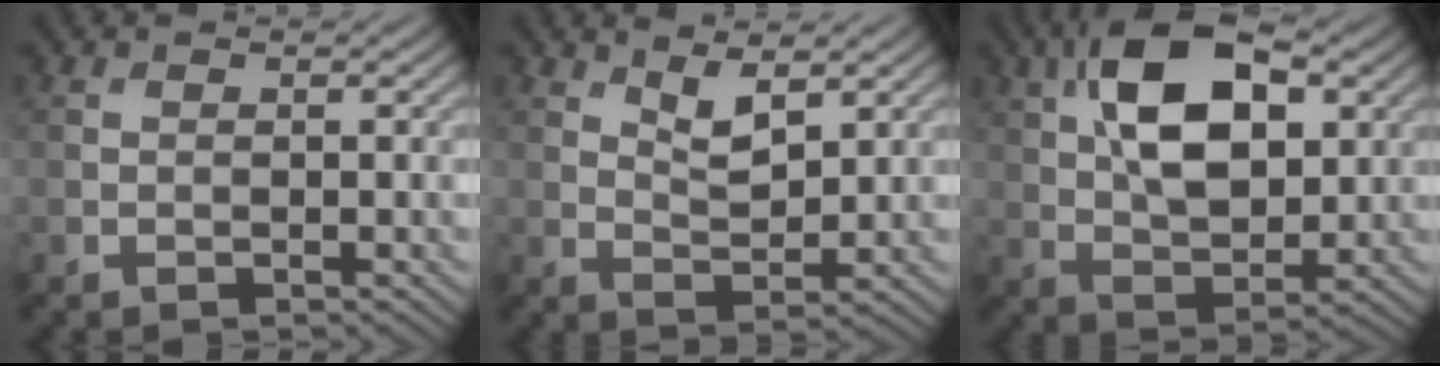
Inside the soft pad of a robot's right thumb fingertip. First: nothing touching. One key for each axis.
{"total": 4.0, "fx": 2.4, "fy": 1.5, "fz": 2.8, "tx": -0.062, "ty": -0.008, "tz": 0.047}
{"total": 13.3, "fx": 4.3, "fy": 7.0, "fz": 10.5, "tx": -0.203, "ty": 0.014, "tz": 0.073}